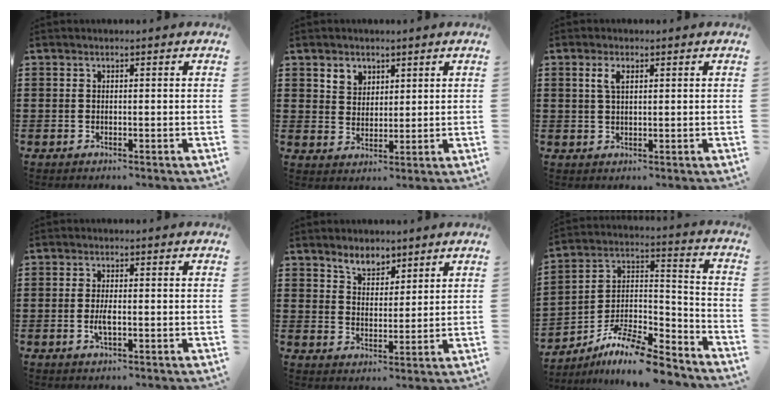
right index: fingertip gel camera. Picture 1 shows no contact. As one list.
[{"total": 3.4, "force": [2.2, 2.5, 0.3], "torque": [-0.019, 0.011, 0.042]}, {"total": 2.7, "force": [1.1, 1.2, 2.2], "torque": [-0.048, 0.007, 0.018]}, {"total": 2.5, "force": [-0.6, 0.7, 2.4], "torque": [-0.049, -0.004, -0.012]}, {"total": 4.3, "force": [3.6, 2.1, 0.9], "torque": [-0.024, 0.001, 0.067]}, {"total": 9.9, "force": [-8.5, 2.2, 4.6], "torque": [-0.086, 0.017, -0.170]}]